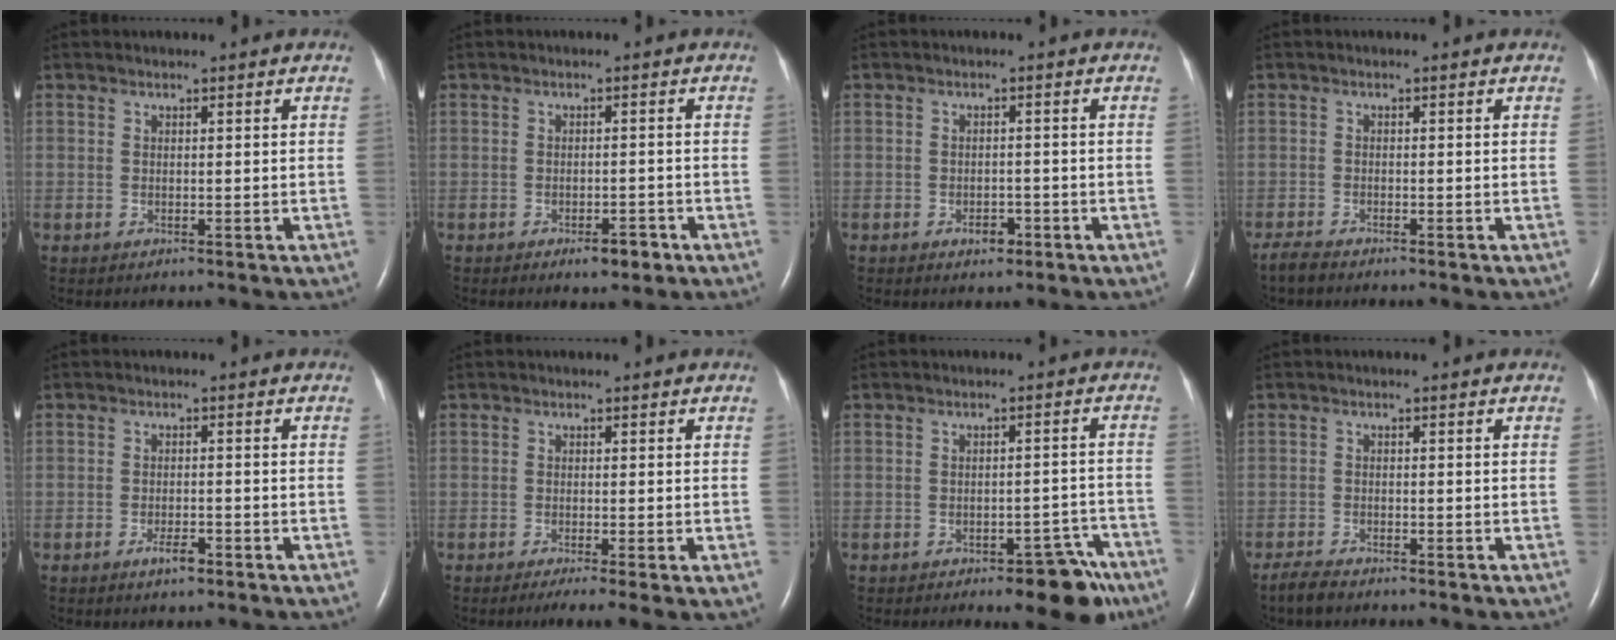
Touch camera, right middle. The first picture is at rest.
{"total": 3.1, "force": [-1.9, 1.1, 2.2], "torque": [-0.030, 0.001, -0.022]}
{"total": 2.3, "force": [-1.3, 1.3, 1.3], "torque": [-0.020, 0.003, -0.013]}
{"total": 1.9, "force": [-1.8, 0.2, 0.7], "torque": [-0.022, -0.006, -0.033]}
{"total": 2.4, "force": [-1.6, 0.6, 1.7], "torque": [-0.033, -0.001, -0.026]}
{"total": 4.7, "force": [-2.6, 0.6, 3.8], "torque": [-0.060, -0.017, -0.042]}
{"total": 7.3, "force": [-5.1, 2.3, 4.5], "torque": [-0.034, 0.013, -0.062]}
{"total": 2.7, "force": [-2.3, 0.5, 1.1], "torque": [-0.031, -0.007, -0.040]}